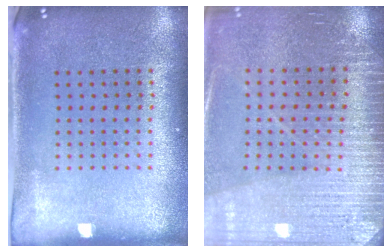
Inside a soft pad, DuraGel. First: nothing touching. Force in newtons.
{"total": 3.2, "press": 3.2, "slide": 0.2}